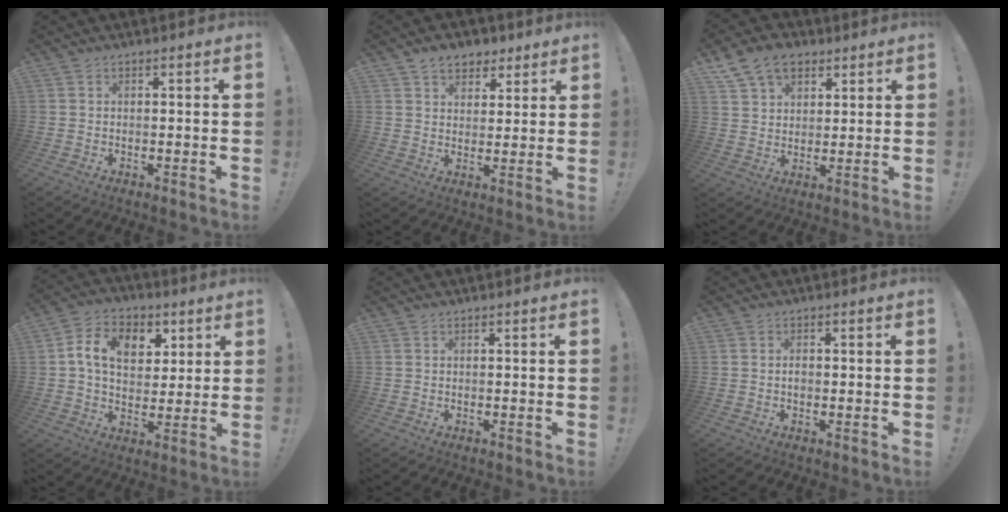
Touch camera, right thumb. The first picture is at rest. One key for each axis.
{"total": 7.4, "fx": 4.7, "fy": 5.2, "fz": 2.5, "tx": -0.036, "ty": -0.021, "tz": 0.090}
{"total": 10.8, "fx": 6.2, "fy": 7.4, "fz": 4.9, "tx": -0.082, "ty": -0.022, "tz": 0.121}
{"total": 12.7, "fx": 4.1, "fy": 9.3, "fz": 7.6, "tx": -0.118, "ty": 0.000, "tz": 0.079}
{"total": 0.0}
{"total": 1.1, "fx": -0.6, "fy": 0.7, "fz": 0.6, "tx": -0.010, "ty": 0.002, "tz": -0.012}